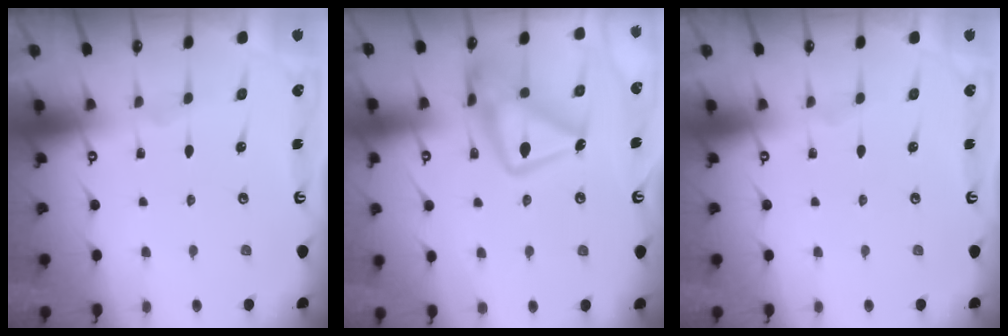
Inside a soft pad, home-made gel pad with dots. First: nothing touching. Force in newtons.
{"total": 18.5, "press": 18.5, "slide": 1.5}
{"total": 0.0}